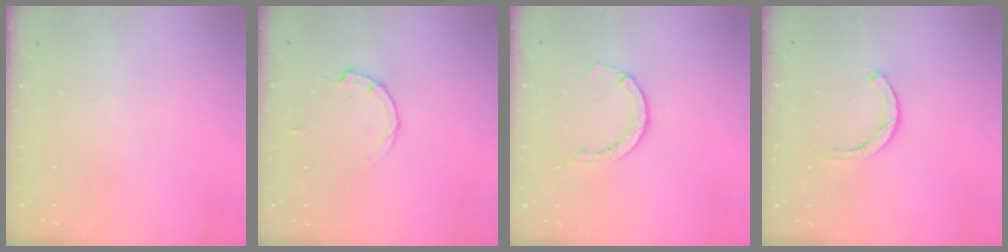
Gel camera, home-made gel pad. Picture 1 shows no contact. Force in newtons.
{"total": 2.2, "press": 2.1, "slide": 0.3}
{"total": 2.4, "press": 2.4, "slide": 0.4}
{"total": 3.1, "press": 3.0, "slide": 0.6}